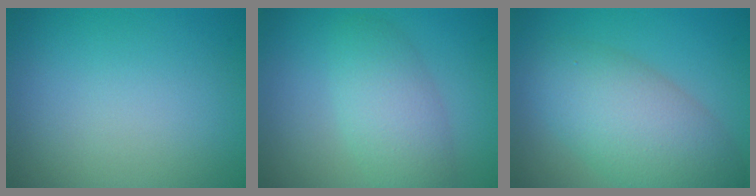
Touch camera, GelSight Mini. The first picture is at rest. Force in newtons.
{"total": 4.4, "press": 4.4, "slide": 0.2}
{"total": 7.4, "press": 7.4, "slide": 0.3}